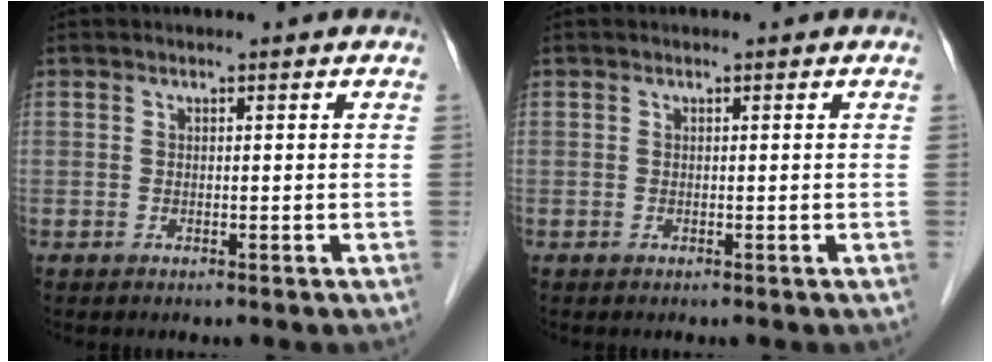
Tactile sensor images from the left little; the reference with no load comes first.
{"total": 0.0}